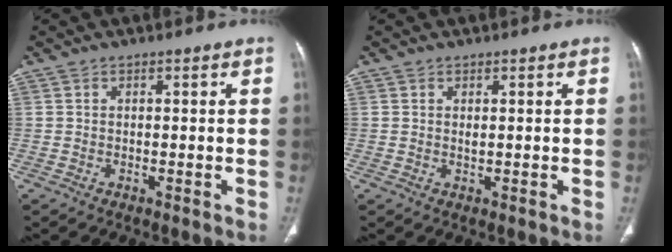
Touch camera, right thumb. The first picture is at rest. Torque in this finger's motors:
{"motor_torque": [0.19, 0.15, 0.21, -0.09, 0.04]}